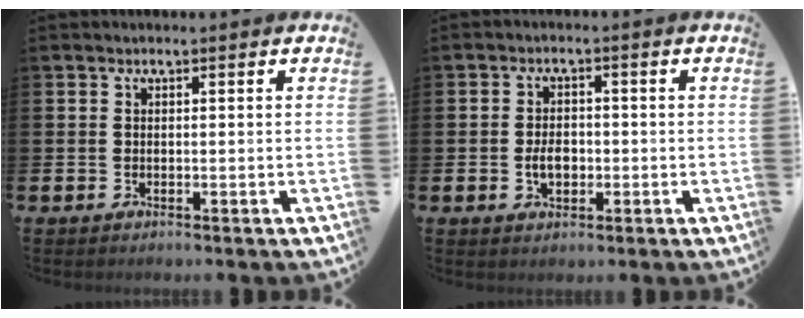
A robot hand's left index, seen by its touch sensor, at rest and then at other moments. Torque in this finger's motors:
{"motor_torque": [0.04, 0.04, 0.08, 0.01]}